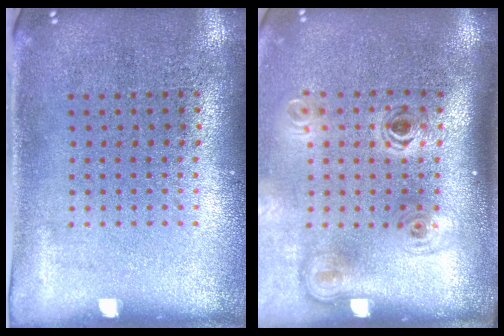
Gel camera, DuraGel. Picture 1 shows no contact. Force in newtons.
{"total": 2.1, "press": 1.4, "slide": 1.6}